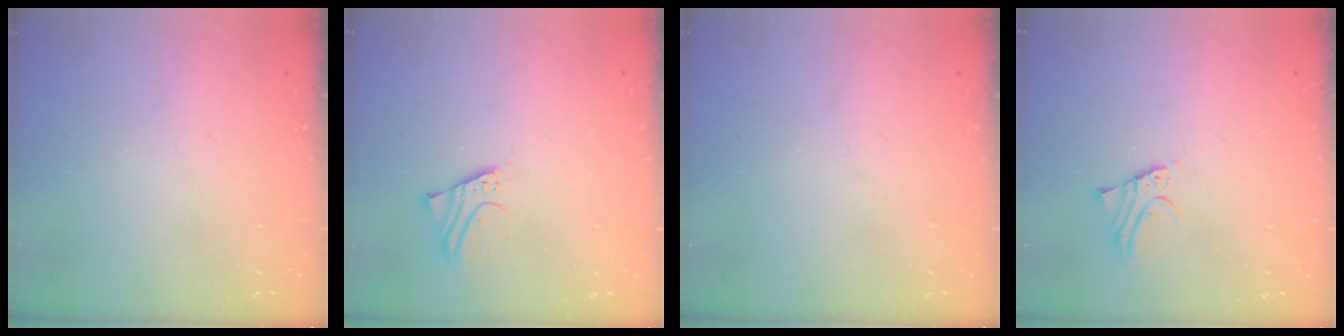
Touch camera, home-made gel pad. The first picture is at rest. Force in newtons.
{"total": 2.8, "press": 2.8, "slide": 0.2}
{"total": 0.0}
{"total": 2.4, "press": 2.4, "slide": 0.0}